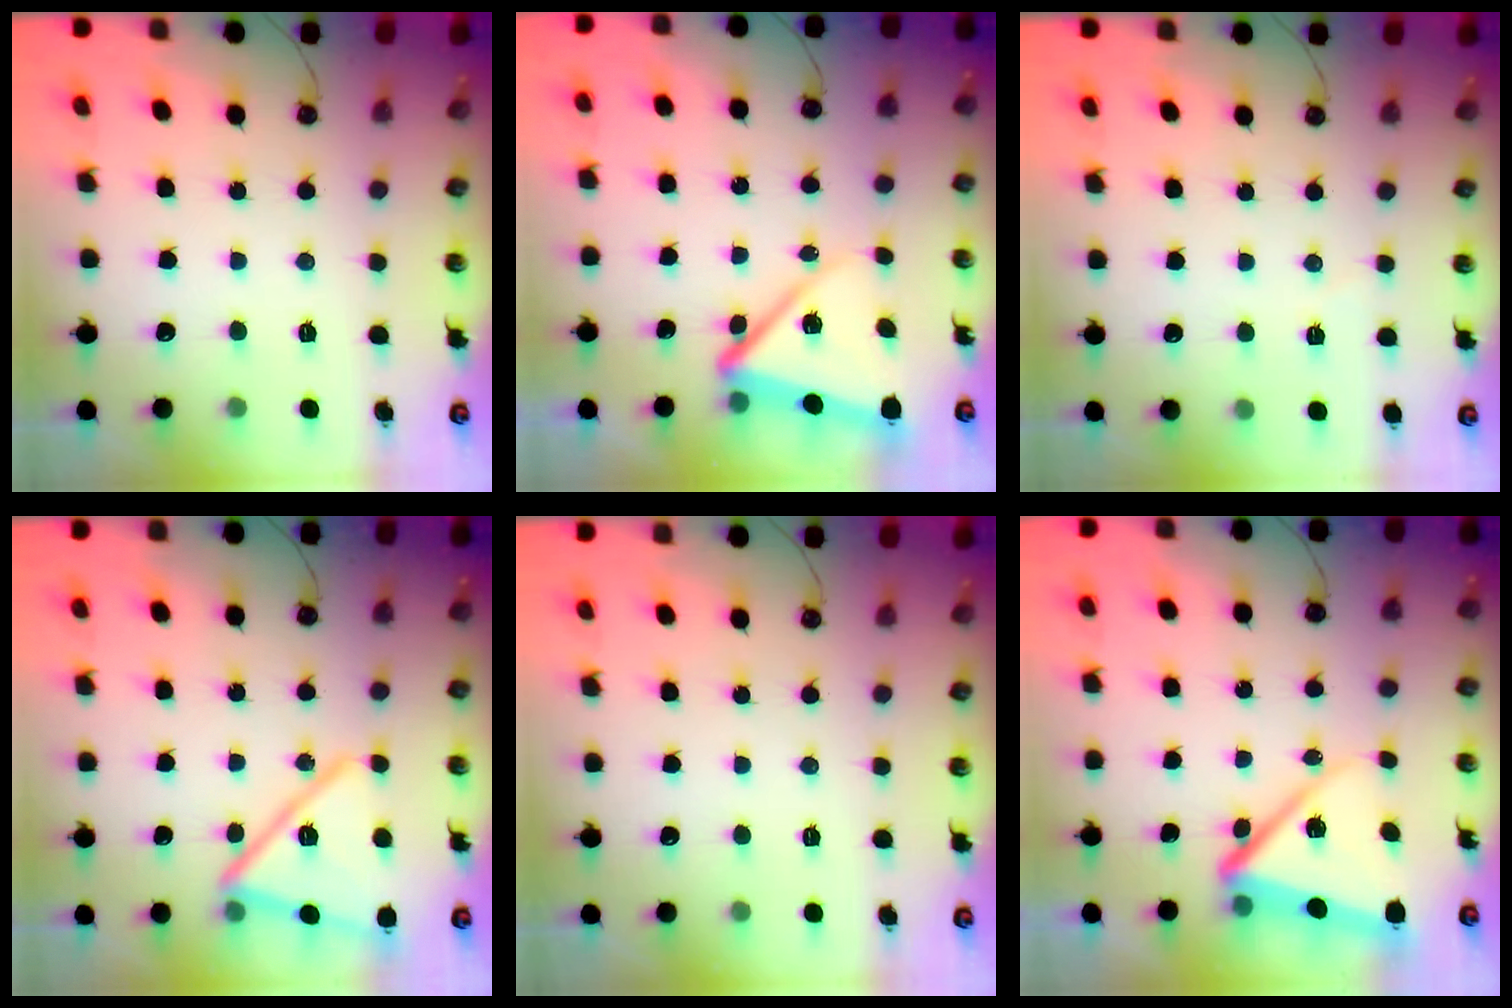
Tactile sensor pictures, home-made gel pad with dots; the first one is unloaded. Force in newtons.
{"total": 10.7, "press": 10.5, "slide": 1.6}
{"total": 3.1, "press": 3.1, "slide": 0.6}
{"total": 17.0, "press": 17.0, "slide": 1.1}
{"total": 0.0}
{"total": 12.2, "press": 12.1, "slide": 1.6}